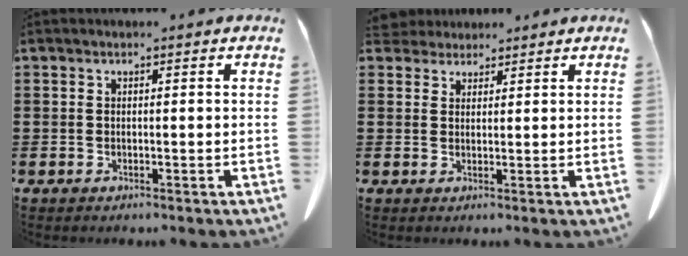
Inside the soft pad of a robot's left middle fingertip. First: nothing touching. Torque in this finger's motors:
{"motor_torque": [0.03, 0.03, 0.00, 0.00]}